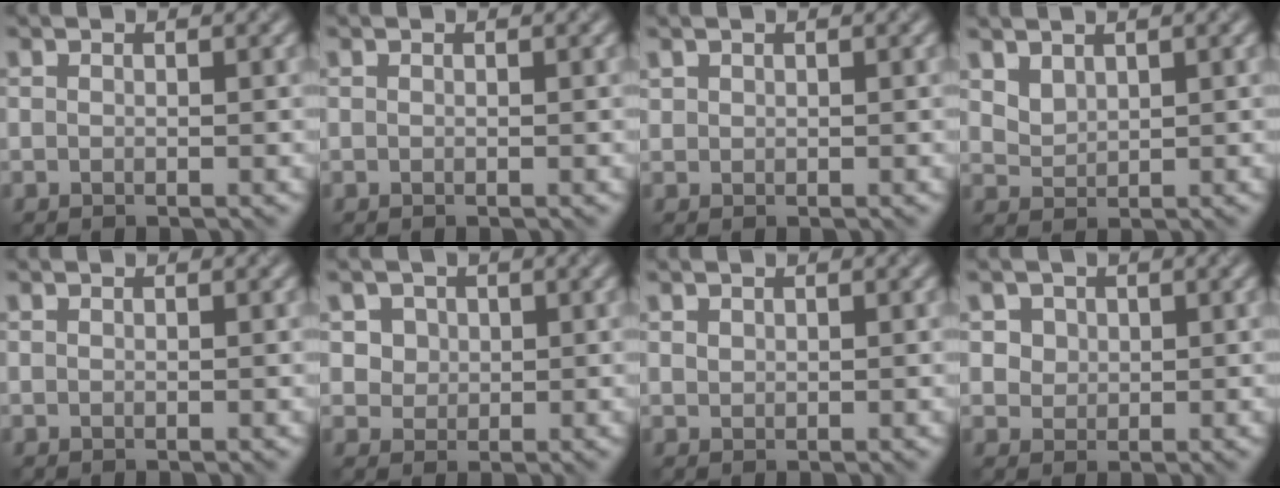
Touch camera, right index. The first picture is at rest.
{"total": 0.0}
{"total": 0.7, "force": [0.5, 0.4, 0.0], "torque": [0.001, -0.001, 0.015]}
{"total": 2.0, "force": [1.5, 1.1, 0.8], "torque": [-0.023, -0.003, 0.036]}
{"total": 0.0}
{"total": 3.5, "force": [1.6, 2.8, 1.4], "torque": [-0.031, 0.004, 0.032]}
{"total": 0.6, "force": [0.4, 0.4, 0.1], "torque": [-0.003, 0.000, 0.012]}
{"total": 2.9, "force": [1.5, 2.3, 1.1], "torque": [-0.030, 0.004, 0.033]}